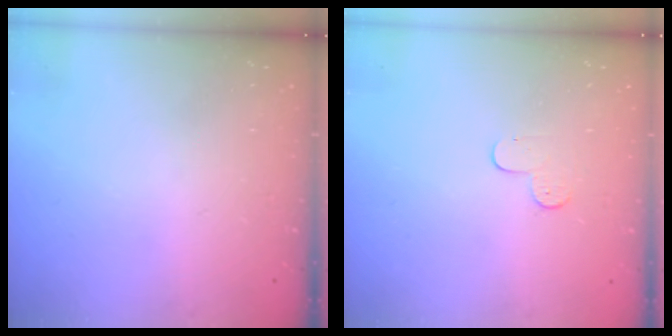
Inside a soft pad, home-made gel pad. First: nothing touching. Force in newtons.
{"total": 3.9, "press": 3.8, "slide": 0.3}